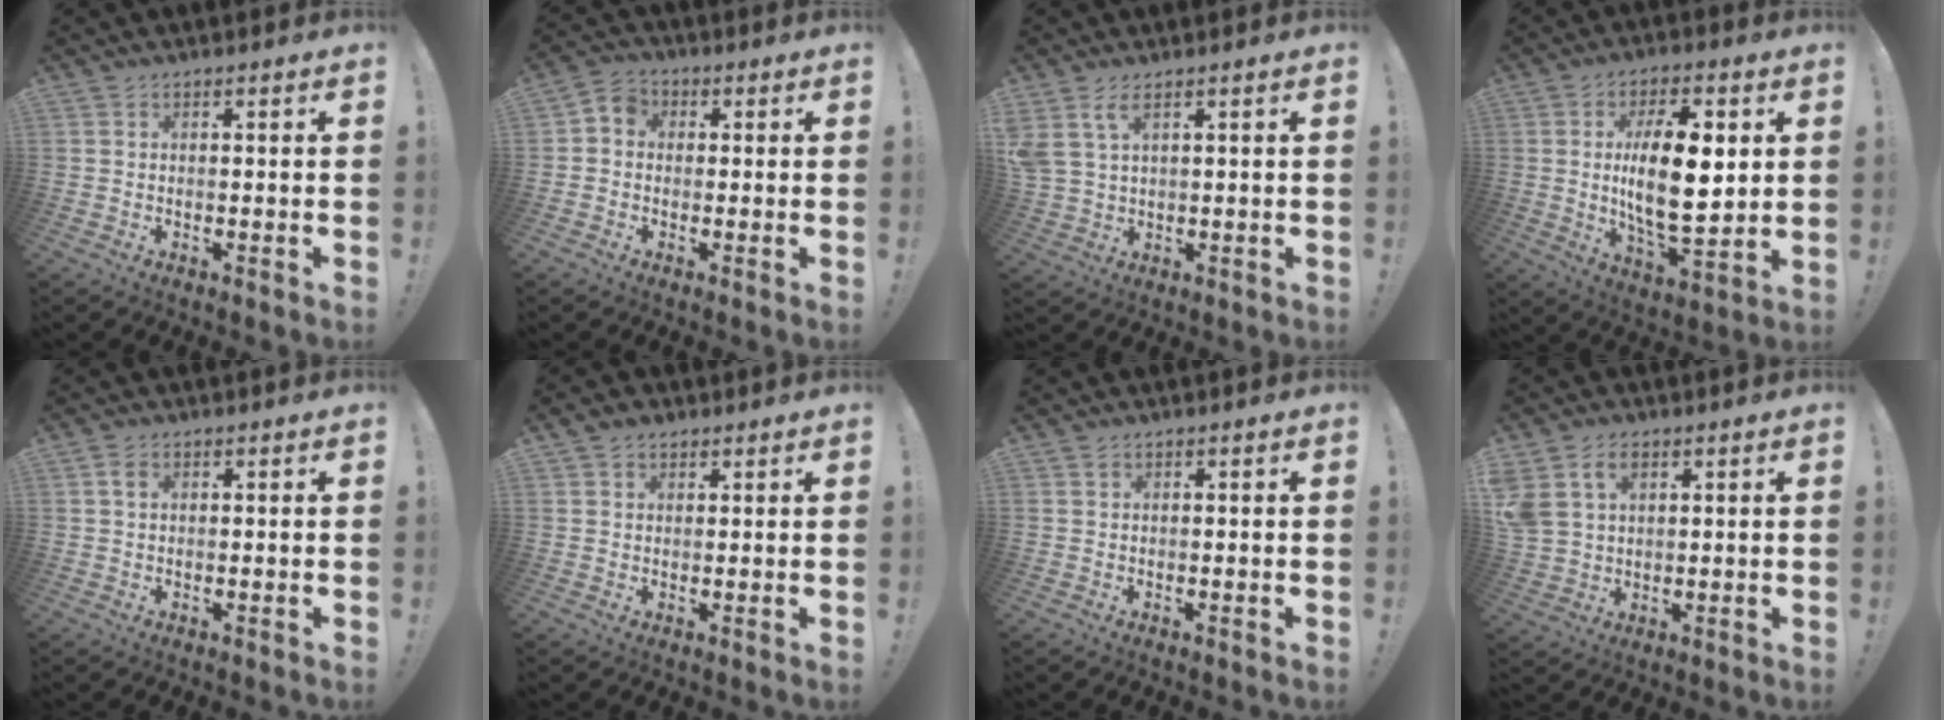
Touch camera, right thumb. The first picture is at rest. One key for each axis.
{"total": 4.2, "fx": -0.6, "fy": 3.6, "fz": 2.0, "tx": -0.043, "ty": 0.011, "tz": -0.009}
{"total": 5.3, "fx": 3.2, "fy": 1.9, "fz": 3.8, "tx": -0.071, "ty": -0.008, "tz": 0.062}
{"total": 17.7, "fx": 2.2, "fy": 7.4, "fz": 16.0, "tx": -0.273, "ty": -0.008, "tz": 0.023}
{"total": 2.1, "fx": 0.8, "fy": 1.3, "fz": 1.4, "tx": -0.021, "ty": 0.001, "tz": 0.013}
{"total": 2.7, "fx": 1.7, "fy": 2.0, "fz": 0.7, "tx": -0.004, "ty": -0.006, "tz": 0.030}
{"total": 0.6, "fx": 0.3, "fy": 0.4, "fz": 0.2, "tx": 0.004, "ty": -0.002, "tz": 0.005}
{"total": 7.8, "fx": 3.6, "fy": 5.6, "fz": 4.0, "tx": -0.074, "ty": -0.007, "tz": 0.073}